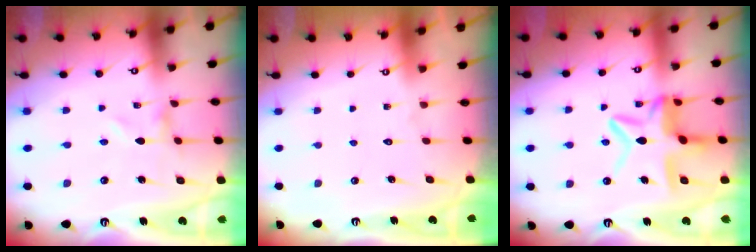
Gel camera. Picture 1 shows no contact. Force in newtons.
{"total": 1.7, "press": 1.7, "slide": 0.1}
{"total": 12.0, "press": 12.0, "slide": 1.1}